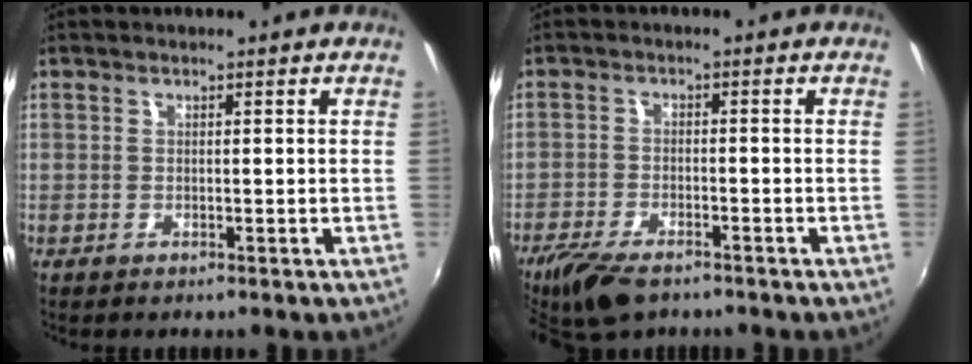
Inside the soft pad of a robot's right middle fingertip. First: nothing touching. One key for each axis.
{"total": 9.0, "fx": -6.9, "fy": 3.4, "fz": 4.8, "tx": -0.122, "ty": -0.022, "tz": -0.126}